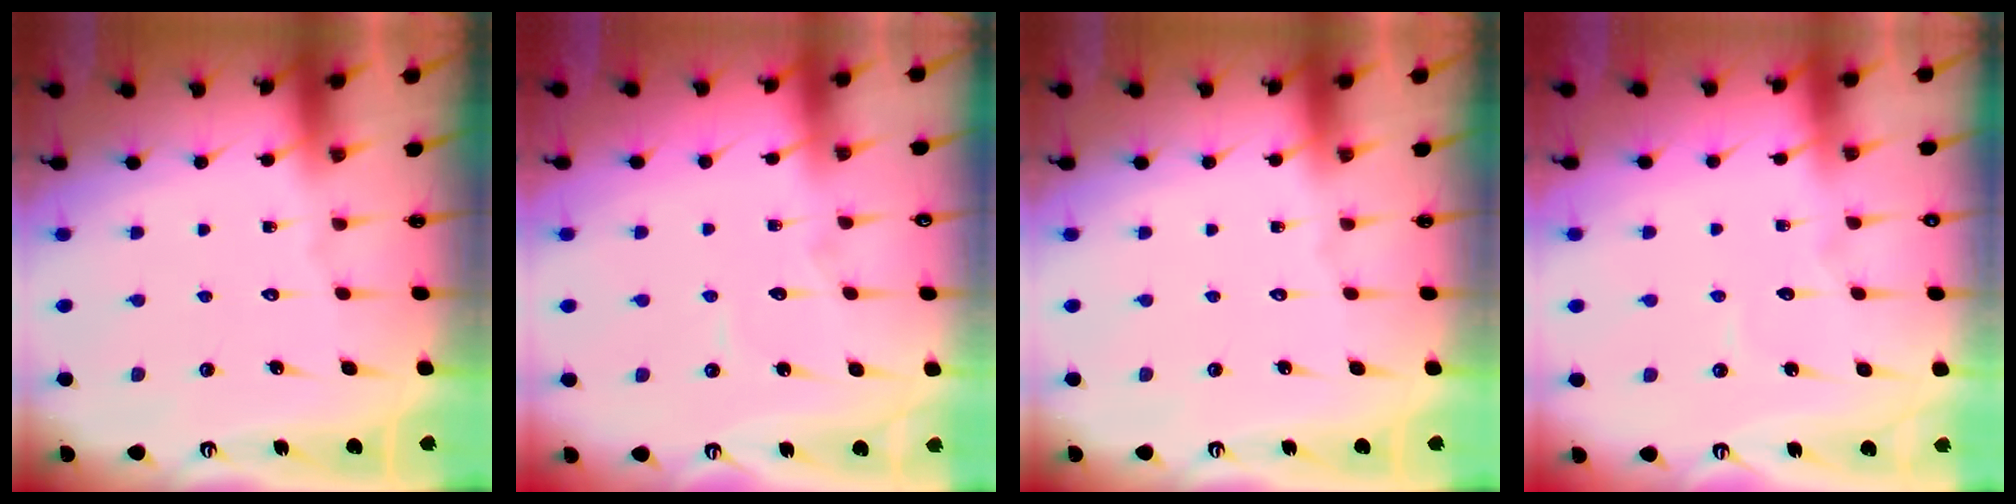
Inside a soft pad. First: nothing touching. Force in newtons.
{"total": 3.4, "press": 3.4, "slide": 0.3}
{"total": 0.0}
{"total": 4.0, "press": 4.0, "slide": 0.3}